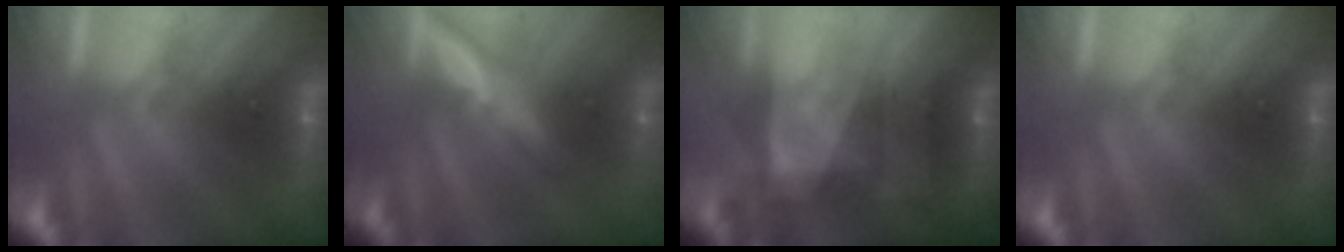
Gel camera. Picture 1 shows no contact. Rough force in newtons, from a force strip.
{"total": 2.6}
{"total": 4.9}
{"total": 0.0}